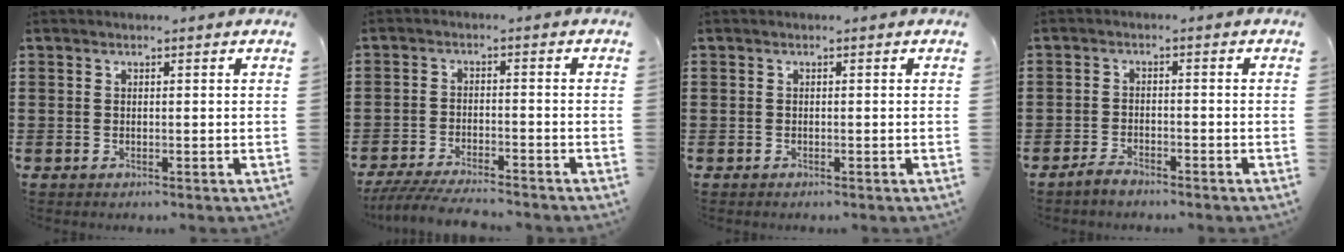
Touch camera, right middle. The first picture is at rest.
{"total": 5.2, "force": [-4.9, 0.4, 1.7], "torque": [-0.040, -0.009, -0.097]}
{"total": 0.0}
{"total": 2.2, "force": [-2.0, 0.5, 0.6], "torque": [-0.014, 0.005, -0.041]}